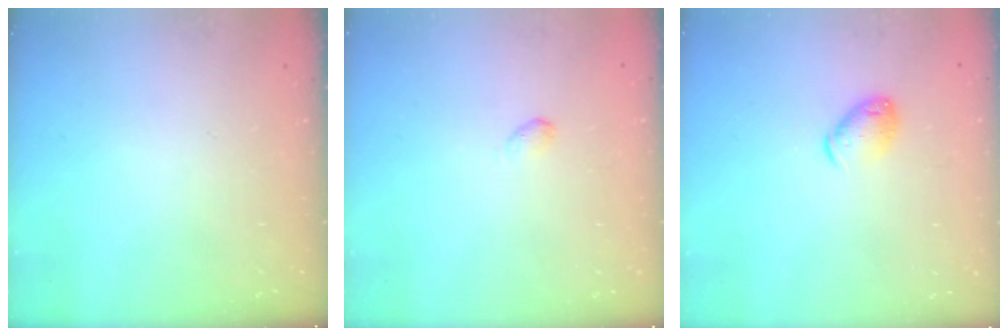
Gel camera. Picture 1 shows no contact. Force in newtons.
{"total": 2.8, "press": 2.7, "slide": 0.5}
{"total": 7.1, "press": 7.1, "slide": 0.6}